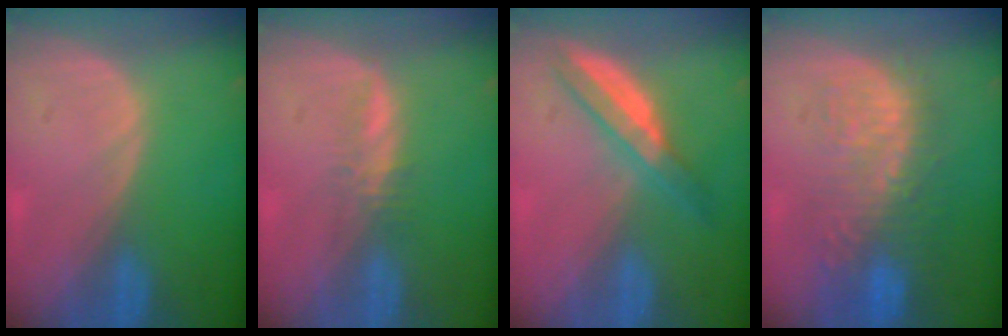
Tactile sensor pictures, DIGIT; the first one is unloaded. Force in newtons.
{"total": 2.0, "press": 1.8, "slide": 0.6}
{"total": 5.7, "press": 5.2, "slide": 2.5}
{"total": 10.8, "press": 9.7, "slide": 4.9}